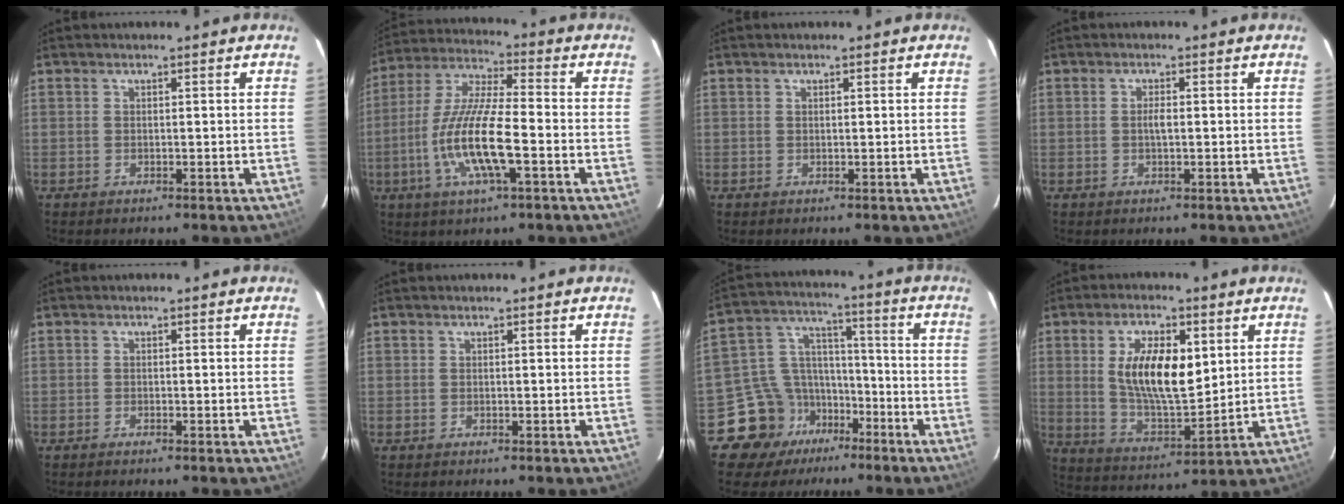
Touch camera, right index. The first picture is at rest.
{"total": 14.6, "force": [-4.3, 2.7, 13.7], "torque": [-0.279, -0.008, -0.085]}
{"total": 0.0}
{"total": 1.6, "force": [-0.1, 0.5, 1.5], "torque": [-0.029, 0.003, -0.004]}
{"total": 0.5, "force": [-0.5, 0.1, 0.2], "torque": [-0.005, 0.000, -0.011]}
{"total": 0.0}
{"total": 12.1, "force": [-8.0, 8.9, 2.1], "torque": [-0.065, 0.063, -0.133]}
{"total": 11.4, "force": [3.1, 5.0, 9.7], "torque": [-0.183, -0.002, 0.069]}